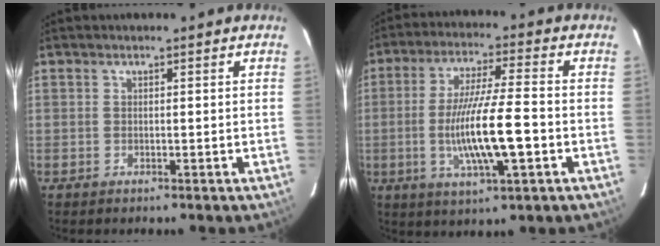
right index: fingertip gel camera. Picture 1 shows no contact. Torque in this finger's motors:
{"motor_torque": [0.60, -0.08, 0.78, 0.21]}